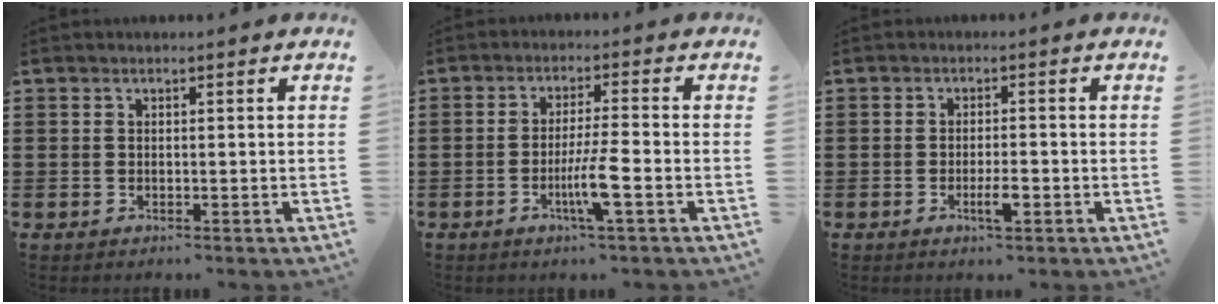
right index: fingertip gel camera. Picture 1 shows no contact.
{"total": 5.8, "force": [-2.1, 0.0, 5.4], "torque": [-0.103, -0.015, -0.040]}
{"total": 3.0, "force": [-1.2, 0.7, 2.7], "torque": [-0.053, 0.000, -0.024]}